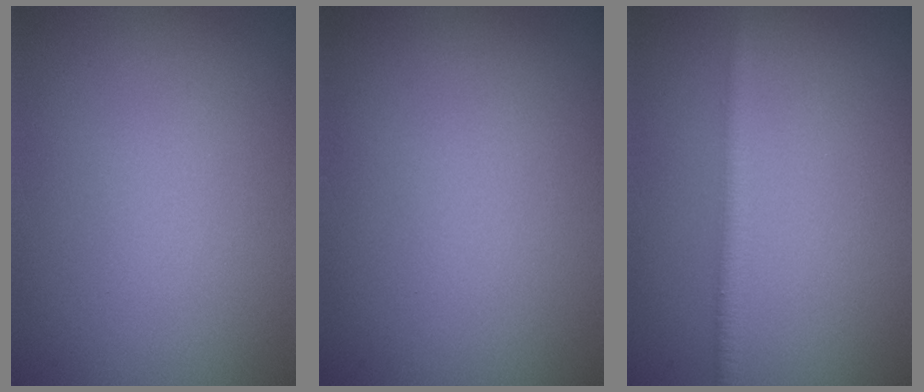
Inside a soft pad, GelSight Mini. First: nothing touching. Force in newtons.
{"total": 0.0}
{"total": 1.9, "press": 1.9, "slide": 0.0}